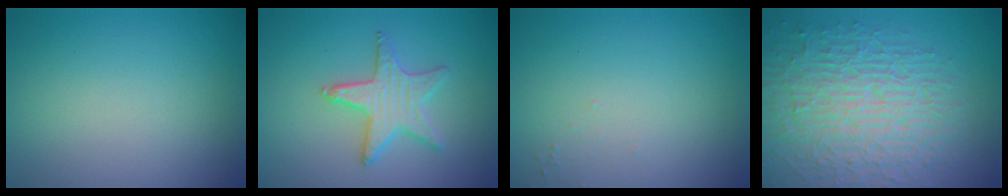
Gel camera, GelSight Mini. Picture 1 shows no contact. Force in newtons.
{"total": 3.2, "press": 3.2, "slide": 0.5}
{"total": 0.6, "press": 0.6, "slide": 0.2}
{"total": 9.6, "press": 6.4, "slide": 7.1}